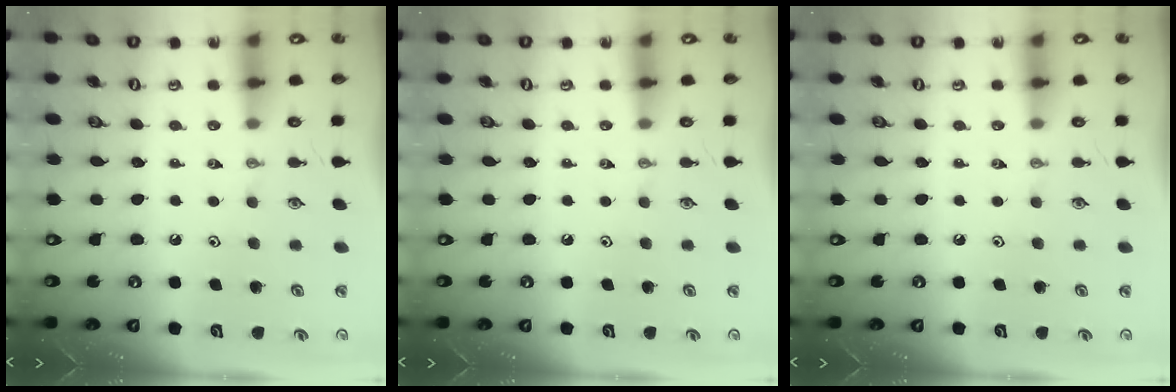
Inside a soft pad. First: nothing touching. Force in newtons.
{"total": 0.0}
{"total": 0.0}